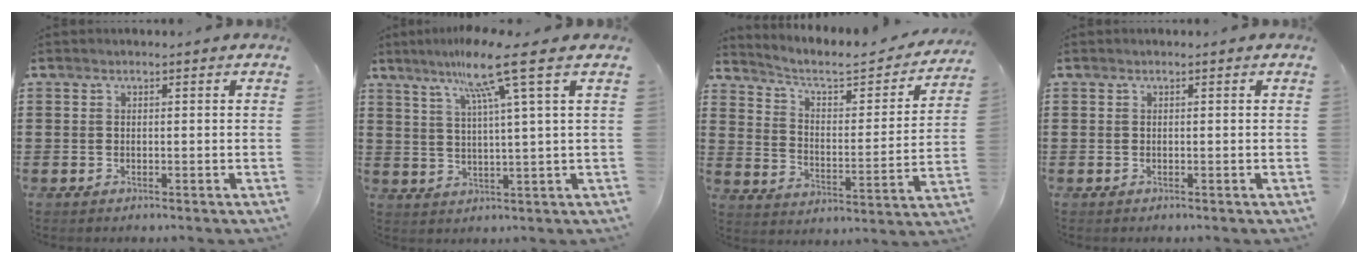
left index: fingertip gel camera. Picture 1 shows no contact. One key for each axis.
{"total": 10.1, "fx": 5.4, "fy": -1.2, "fz": 8.4, "tx": -0.169, "ty": -0.006, "tz": 0.082}
{"total": 4.6, "fx": 3.8, "fy": 1.3, "fz": 2.2, "tx": -0.057, "ty": -0.032, "tz": 0.053}
{"total": 0.0}